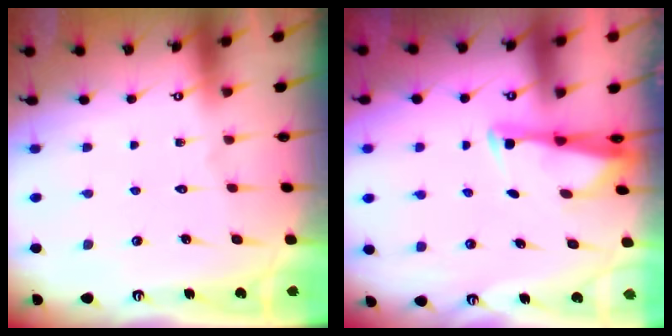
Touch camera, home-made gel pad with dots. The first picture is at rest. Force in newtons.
{"total": 2.8, "press": 2.8, "slide": 0.6}